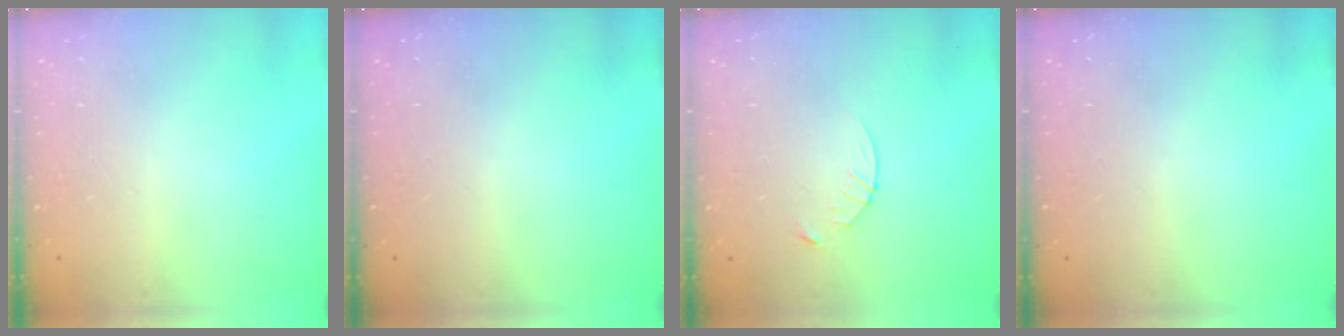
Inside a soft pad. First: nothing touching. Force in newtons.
{"total": 0.0}
{"total": 3.3, "press": 3.2, "slide": 0.4}
{"total": 0.0}